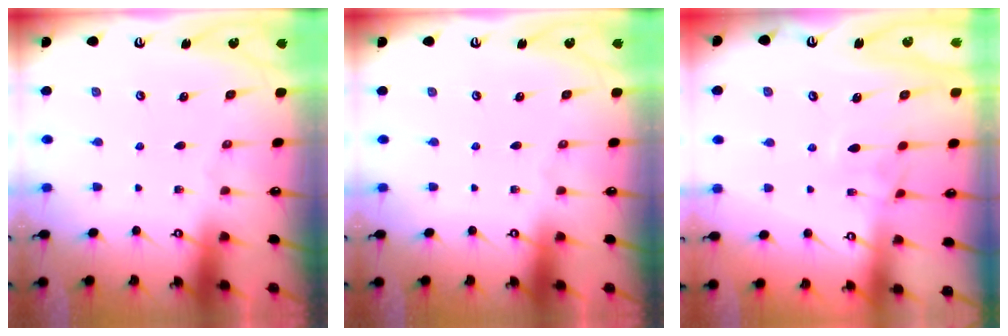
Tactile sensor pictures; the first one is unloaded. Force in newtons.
{"total": 0.0}
{"total": 2.6, "press": 2.5, "slide": 0.7}